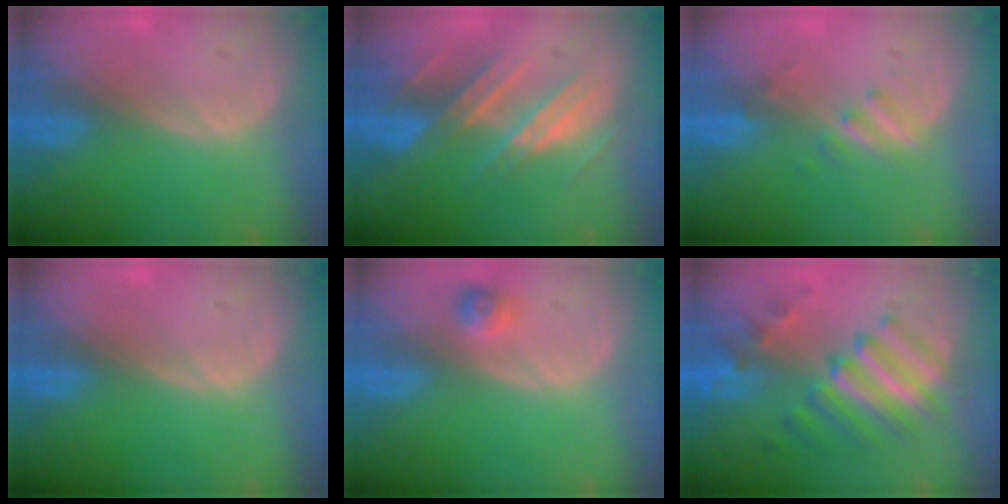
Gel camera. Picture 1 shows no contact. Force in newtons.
{"total": 9.1, "press": 7.9, "slide": 4.4}
{"total": 2.8, "press": 2.6, "slide": 1.2}
{"total": 0.0}
{"total": 2.2, "press": 2.2, "slide": 0.2}
{"total": 9.1, "press": 8.5, "slide": 3.1}